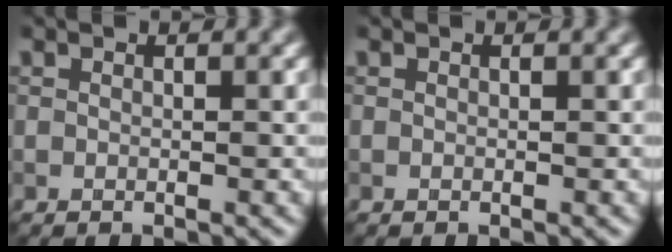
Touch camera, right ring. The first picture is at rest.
{"total": 0.0}